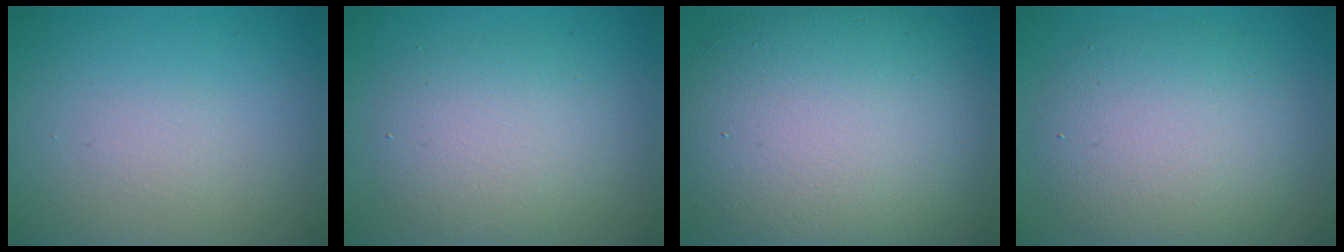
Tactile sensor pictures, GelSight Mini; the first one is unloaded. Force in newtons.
{"total": 4.2, "press": 4.2, "slide": 0.5}
{"total": 13.7, "press": 13.6, "slide": 1.4}
{"total": 6.4, "press": 6.4, "slide": 0.5}